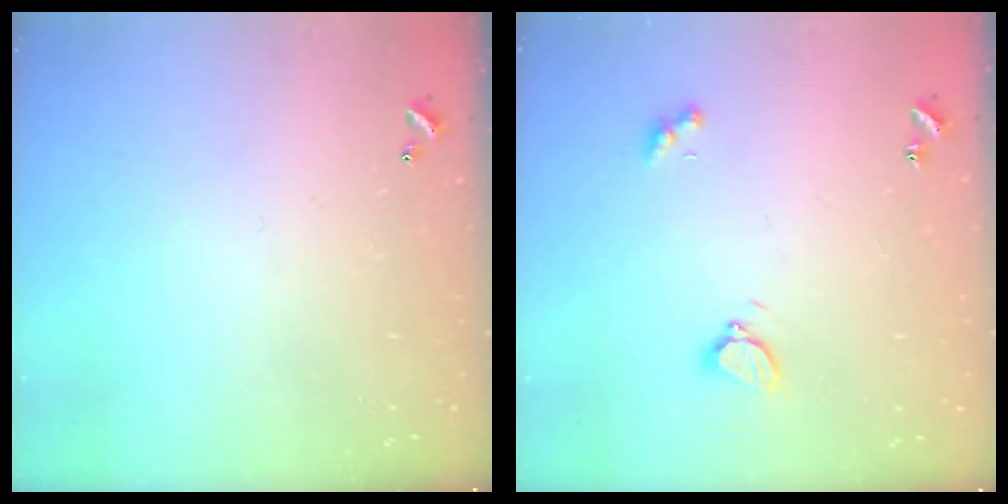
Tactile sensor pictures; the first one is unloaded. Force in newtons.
{"total": 2.8, "press": 2.7, "slide": 0.6}